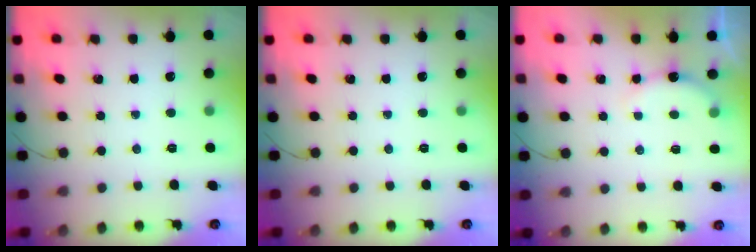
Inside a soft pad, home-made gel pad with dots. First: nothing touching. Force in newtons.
{"total": 0.0}
{"total": 3.9, "press": 3.7, "slide": 1.2}